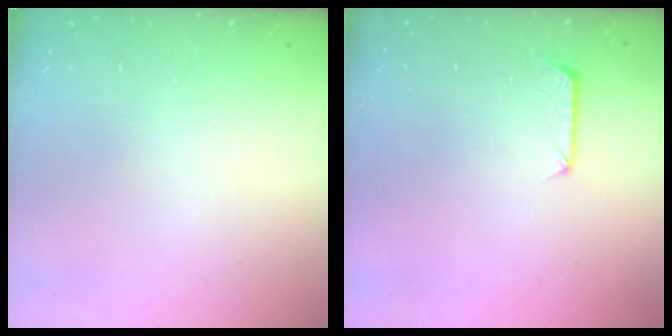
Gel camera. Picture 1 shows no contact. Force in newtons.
{"total": 7.4, "press": 7.3, "slide": 0.7}